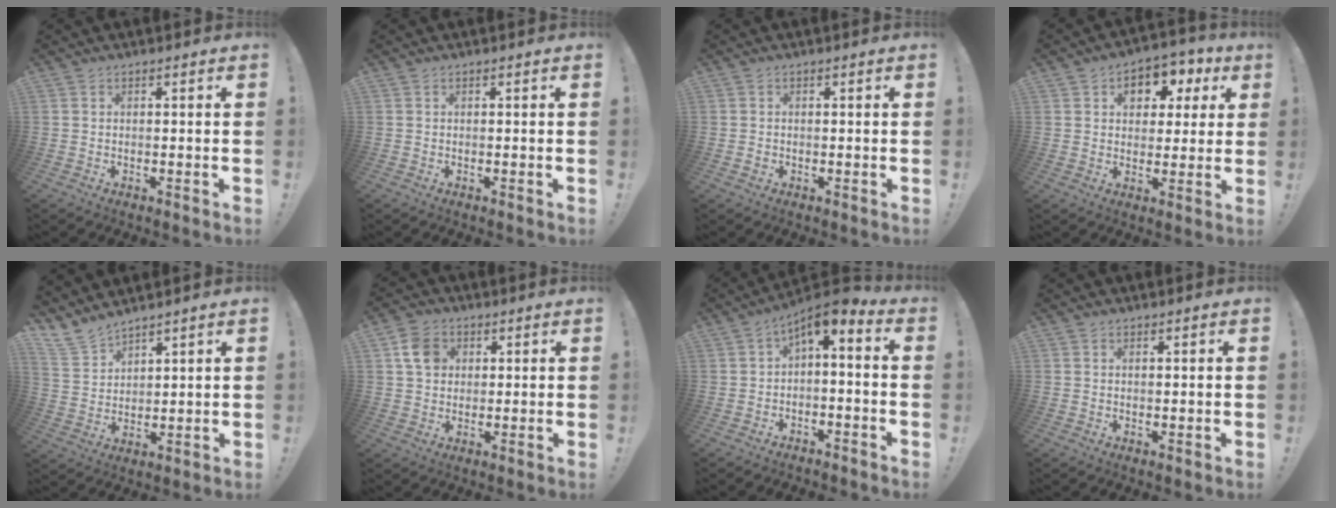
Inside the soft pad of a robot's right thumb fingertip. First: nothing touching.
{"total": 0.0}
{"total": 1.0, "force": [-0.5, 0.8, 0.4], "torque": [-0.011, 0.006, -0.008]}
{"total": 9.3, "force": [3.0, 6.9, 5.4], "torque": [-0.068, -0.007, 0.054]}
{"total": 7.2, "force": [6.6, 2.5, 1.6], "torque": [-0.049, -0.048, 0.131]}
{"total": 8.0, "force": [2.8, 6.6, 3.5], "torque": [-0.050, 0.000, 0.057]}
{"total": 4.3, "force": [-0.1, 1.2, 4.1], "torque": [-0.071, -0.002, -0.002]}
{"total": 0.6, "force": [0.3, 0.2, 0.4], "torque": [-0.015, 0.003, 0.007]}